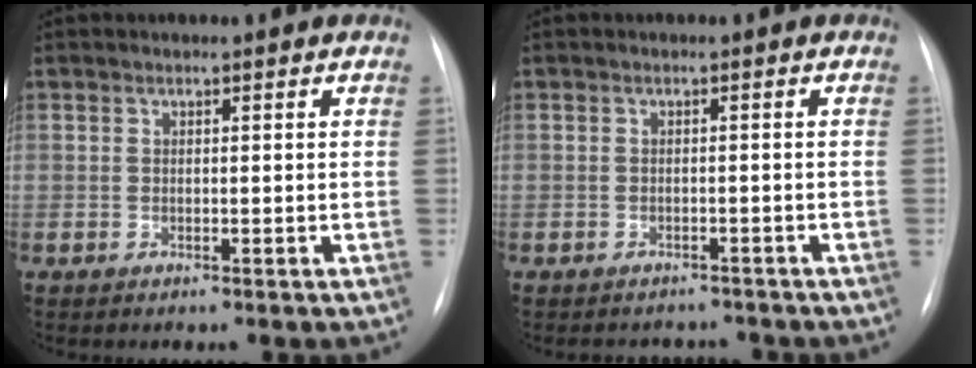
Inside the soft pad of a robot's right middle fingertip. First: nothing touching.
{"total": 3.9, "force": [-3.6, 1.6, -0.2], "torque": [0.006, 0.008, -0.044]}